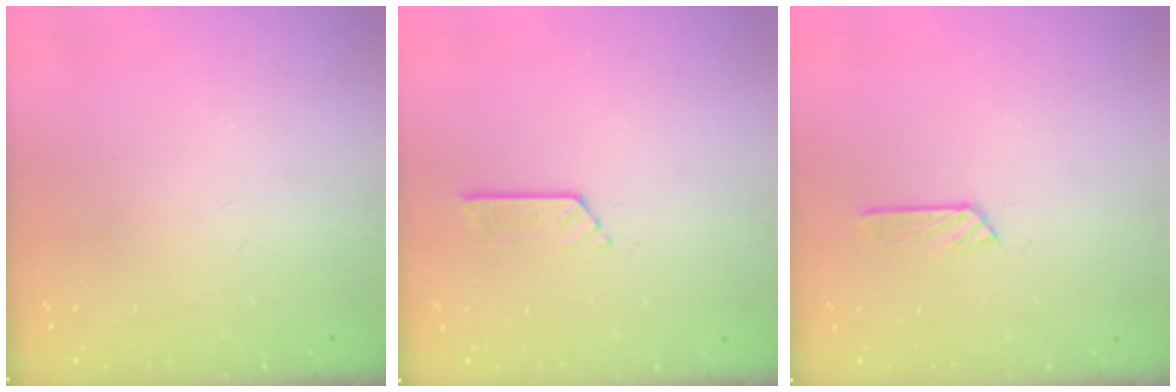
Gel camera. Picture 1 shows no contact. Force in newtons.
{"total": 3.7, "press": 3.7, "slide": 0.3}
{"total": 3.7, "press": 3.7, "slide": 0.4}